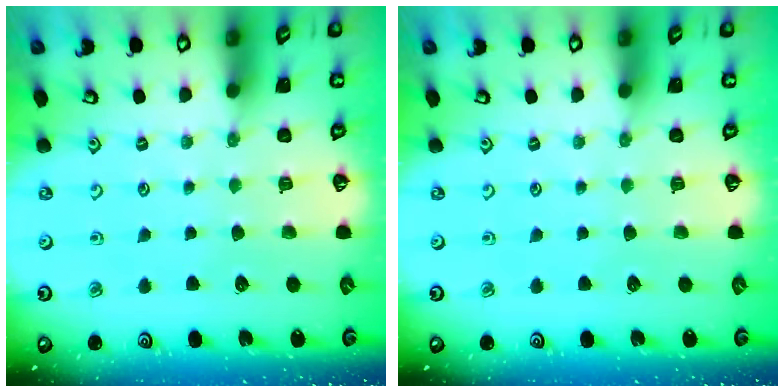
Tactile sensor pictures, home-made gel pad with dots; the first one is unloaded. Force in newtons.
{"total": 0.0}